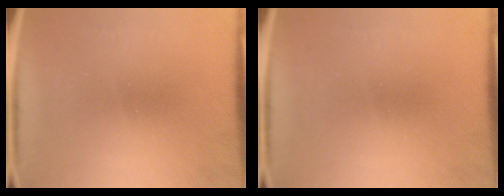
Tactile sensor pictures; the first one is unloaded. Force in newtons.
{"total": 0.0}